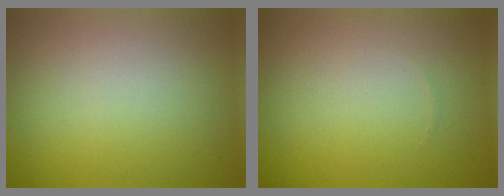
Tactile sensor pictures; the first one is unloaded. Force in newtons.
{"total": 0.0}